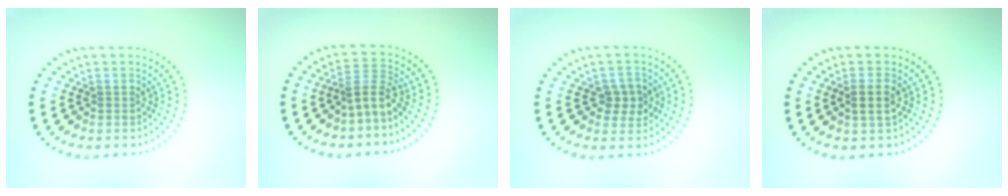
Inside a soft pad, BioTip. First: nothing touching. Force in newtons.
{"total": 2.7, "press": 2.0, "slide": 1.9}
{"total": 2.6, "press": 2.5, "slide": 0.6}
{"total": 2.1, "press": 1.9, "slide": 0.9}